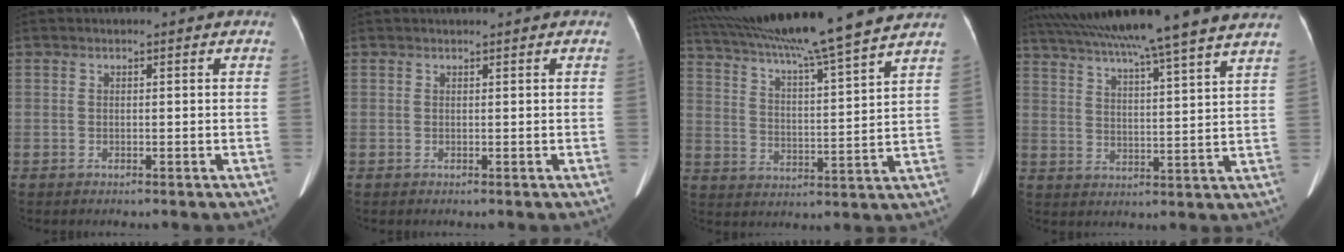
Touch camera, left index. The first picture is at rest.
{"total": 0.6, "force": [0.5, -0.1, 0.2], "torque": [-0.008, 0.004, 0.013]}
{"total": 21.0, "force": [18.1, -1.4, 10.5], "torque": [-0.186, 0.004, 0.278]}
{"total": 22.2, "force": [18.7, -1.5, 11.8], "torque": [-0.205, 0.002, 0.265]}